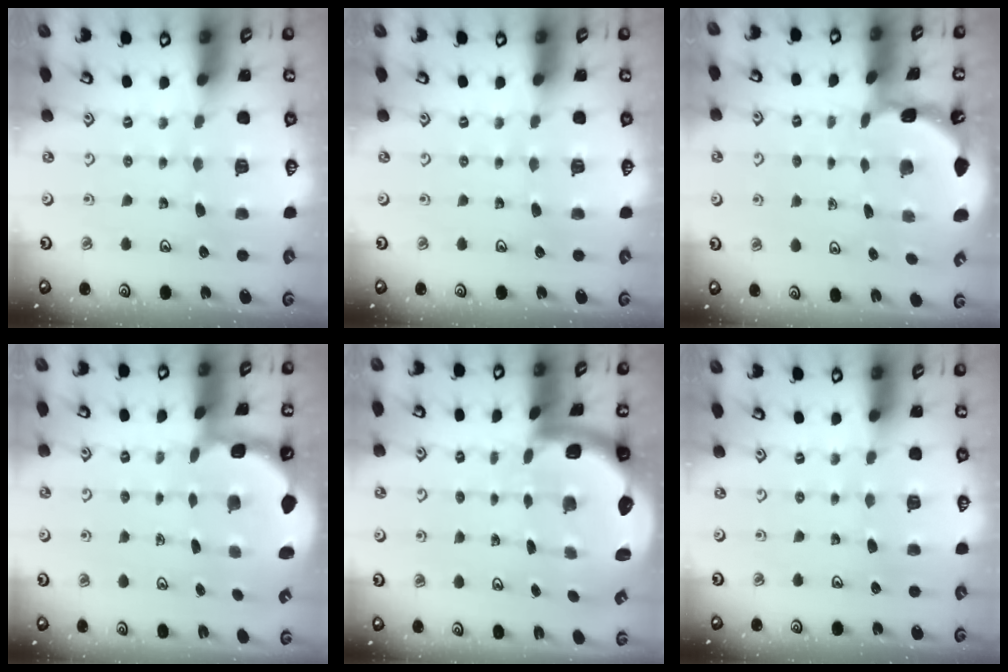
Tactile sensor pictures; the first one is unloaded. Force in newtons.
{"total": 0.0}
{"total": 1.7, "press": 1.7, "slide": 0.1}
{"total": 2.2, "press": 1.9, "slide": 1.1}
{"total": 2.9, "press": 2.6, "slide": 1.4}
{"total": 0.0}